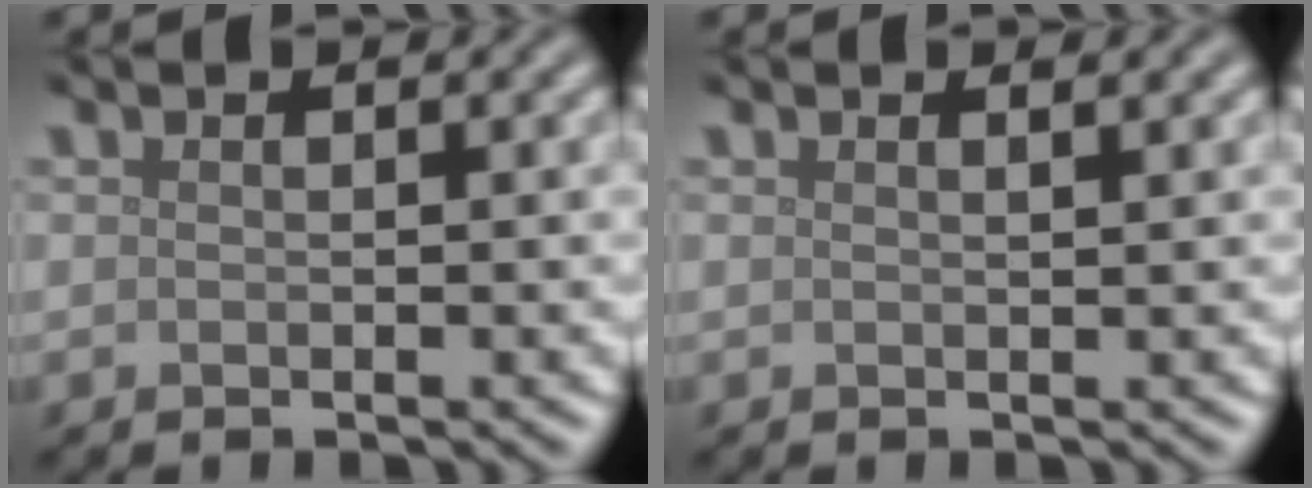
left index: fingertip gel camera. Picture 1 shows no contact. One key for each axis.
{"total": 0.9, "fx": 0.7, "fy": 0.3, "fz": 0.6, "tx": -0.003, "ty": 0.003, "tz": 0.007}